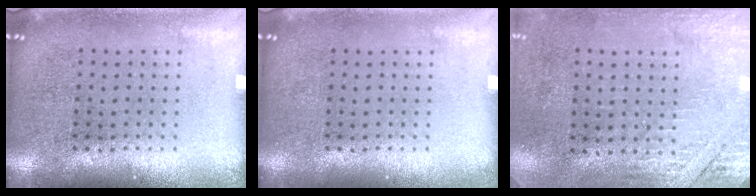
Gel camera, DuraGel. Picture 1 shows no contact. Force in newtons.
{"total": 0.0}
{"total": 2.7, "press": 2.4, "slide": 1.2}